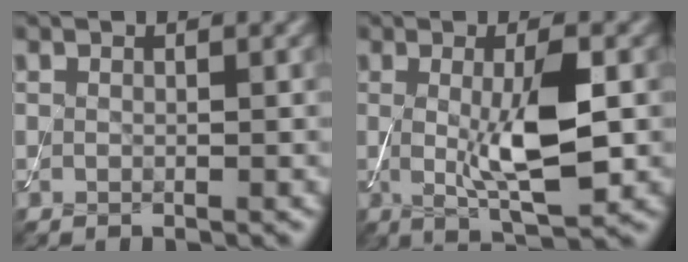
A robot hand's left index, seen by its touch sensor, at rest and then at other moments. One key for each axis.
{"total": 6.5, "fx": -0.1, "fy": 1.6, "fz": 6.3, "tx": -0.114, "ty": -0.011, "tz": 0.003}